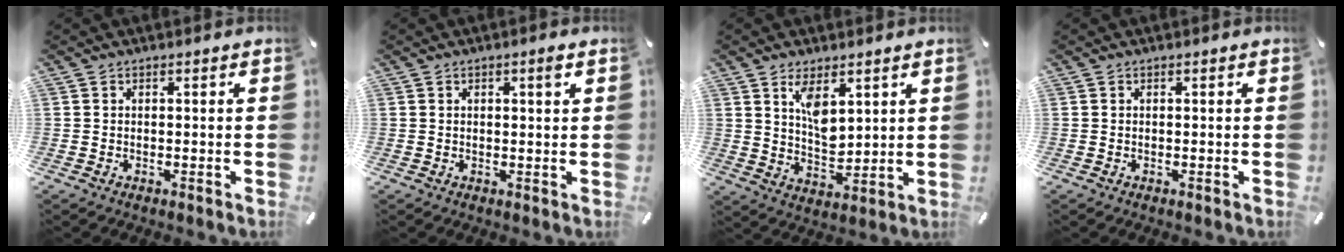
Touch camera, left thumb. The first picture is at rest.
{"total": 2.0, "force": [0.8, 0.5, 1.8], "torque": [-0.029, 0.000, 0.011]}
{"total": 8.0, "force": [4.4, 4.2, 5.1], "torque": [-0.083, -0.023, 0.075]}
{"total": 0.0}